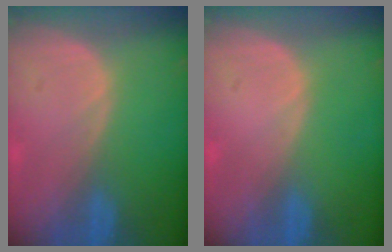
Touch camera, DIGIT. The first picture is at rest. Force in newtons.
{"total": 0.0}